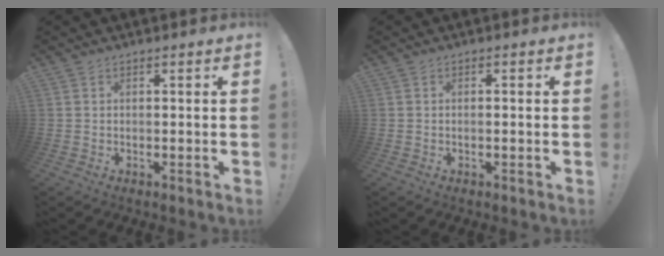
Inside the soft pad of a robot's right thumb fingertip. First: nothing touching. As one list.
[{"total": 0.8, "force": [-0.5, -0.1, 0.7], "torque": [-0.013, 0.001, -0.009]}]